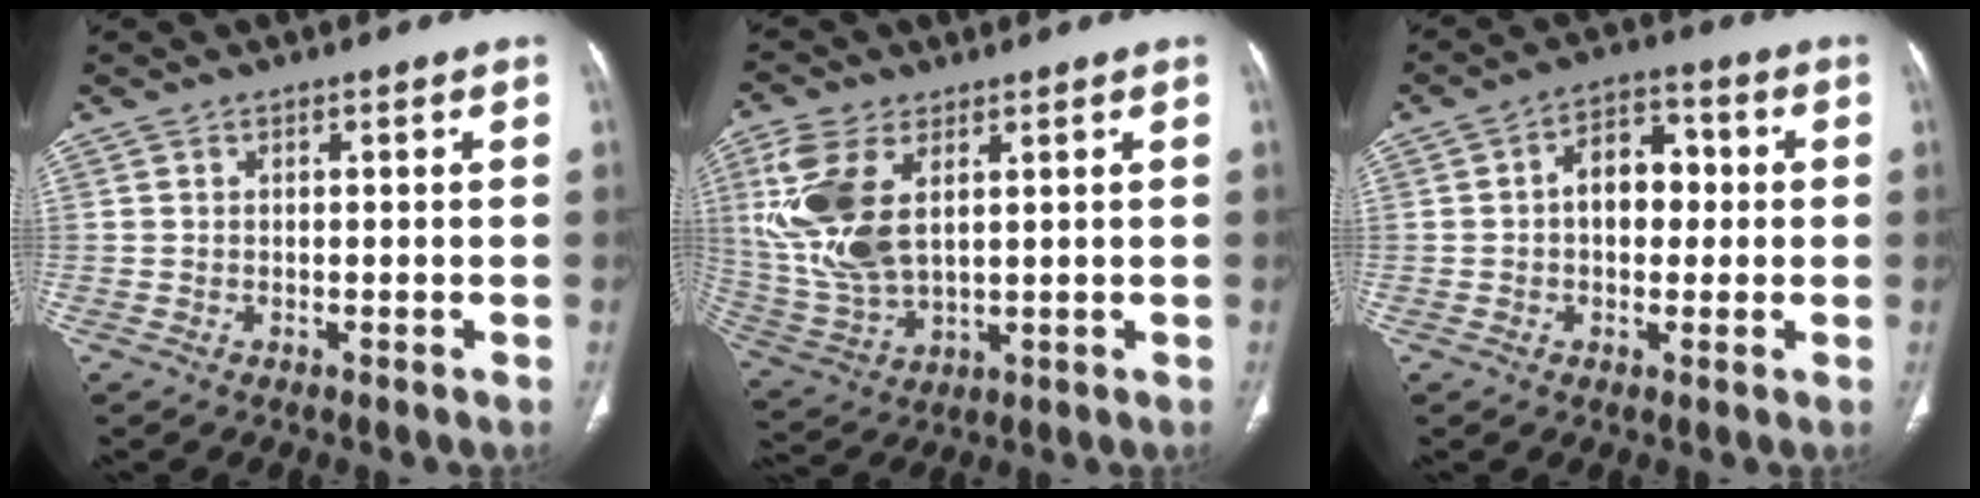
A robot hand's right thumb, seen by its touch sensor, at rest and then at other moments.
{"total": 14.0, "force": [4.0, 7.4, 11.1], "torque": [-0.256, -0.011, 0.090]}
{"total": 8.2, "force": [0.3, 5.6, 5.9], "torque": [-0.061, 0.023, -0.003]}